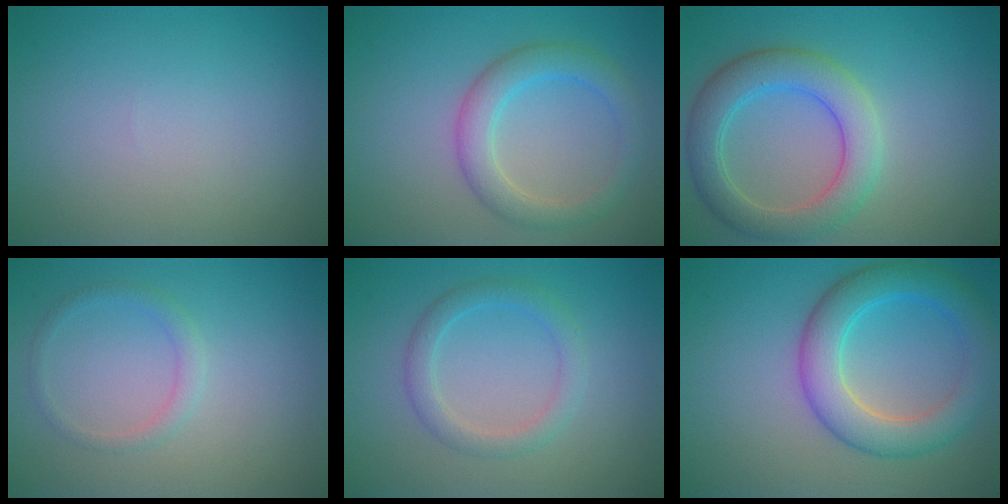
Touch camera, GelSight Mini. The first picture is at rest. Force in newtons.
{"total": 3.6, "press": 3.6, "slide": 0.2}
{"total": 5.4, "press": 5.4, "slide": 0.2}
{"total": 1.4, "press": 1.4, "slide": 0.1}
{"total": 2.4, "press": 2.4, "slide": 0.1}
{"total": 5.9, "press": 5.9, "slide": 0.2}